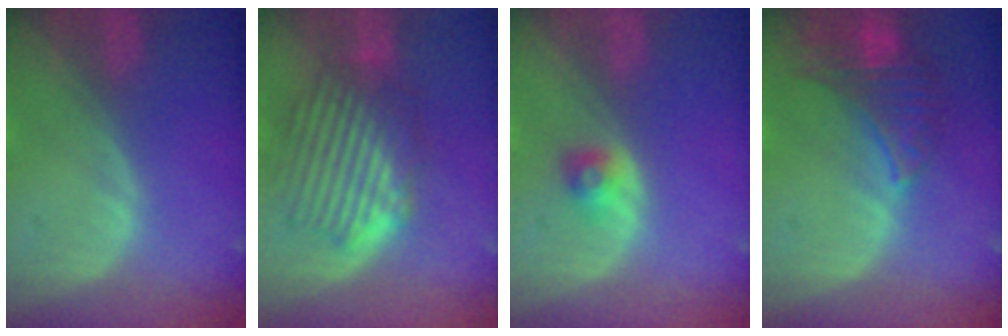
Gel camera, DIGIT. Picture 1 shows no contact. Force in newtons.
{"total": 8.3, "press": 8.0, "slide": 2.4}
{"total": 2.0, "press": 2.0, "slide": 0.3}
{"total": 8.0, "press": 7.1, "slide": 3.7}